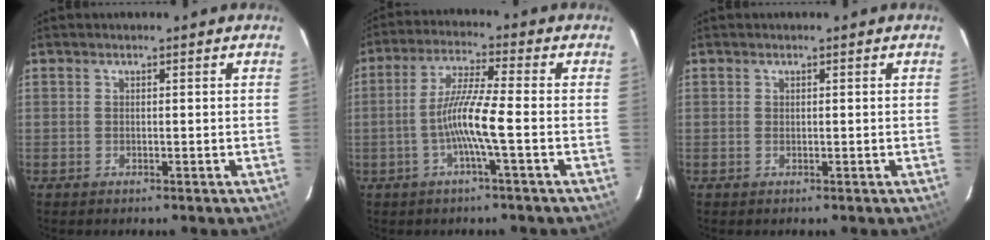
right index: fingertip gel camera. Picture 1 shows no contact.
{"total": 8.1, "force": [-2.3, -0.7, 7.7], "torque": [-0.162, 0.004, -0.046]}
{"total": 0.0}